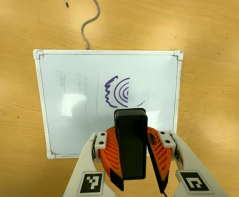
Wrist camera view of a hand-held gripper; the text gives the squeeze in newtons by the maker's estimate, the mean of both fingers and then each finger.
{"total": 13.2, "left": 12.1, "right": 14.3}